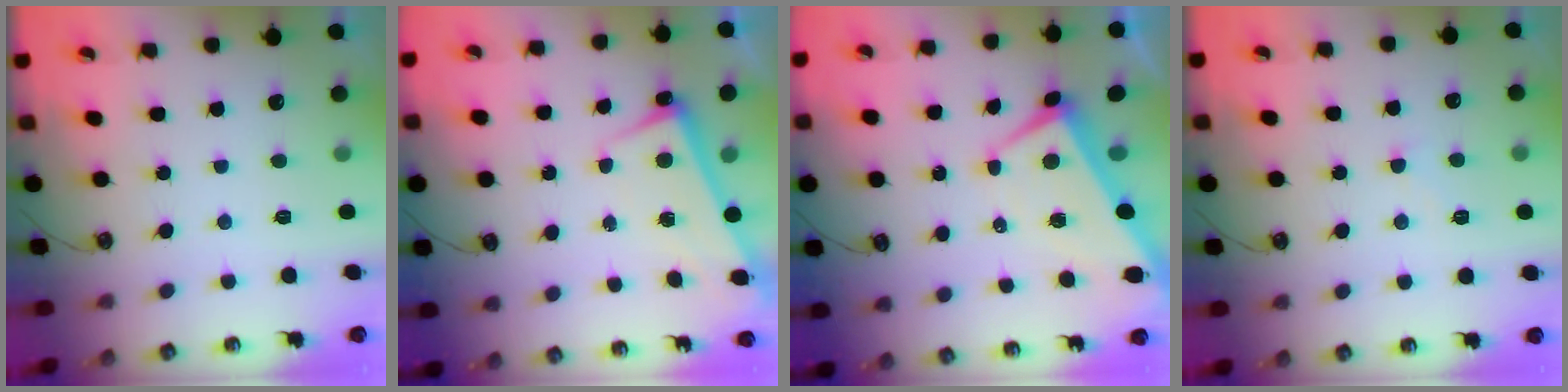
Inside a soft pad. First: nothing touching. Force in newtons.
{"total": 2.8, "press": 2.7, "slide": 0.8}
{"total": 1.0, "press": 0.1, "slide": 1.0}
{"total": 1.8, "press": 1.7, "slide": 0.5}